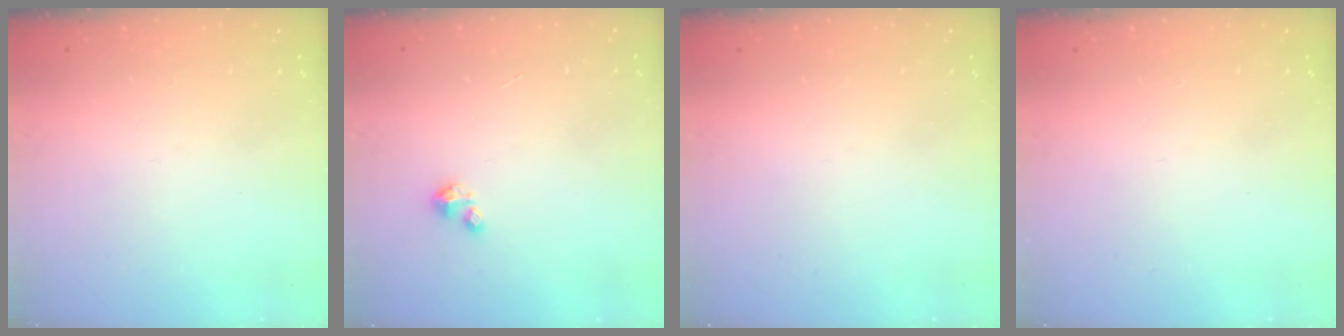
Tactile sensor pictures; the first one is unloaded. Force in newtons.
{"total": 0.9, "press": 0.9, "slide": 0.2}
{"total": 0.0}
{"total": 0.0}